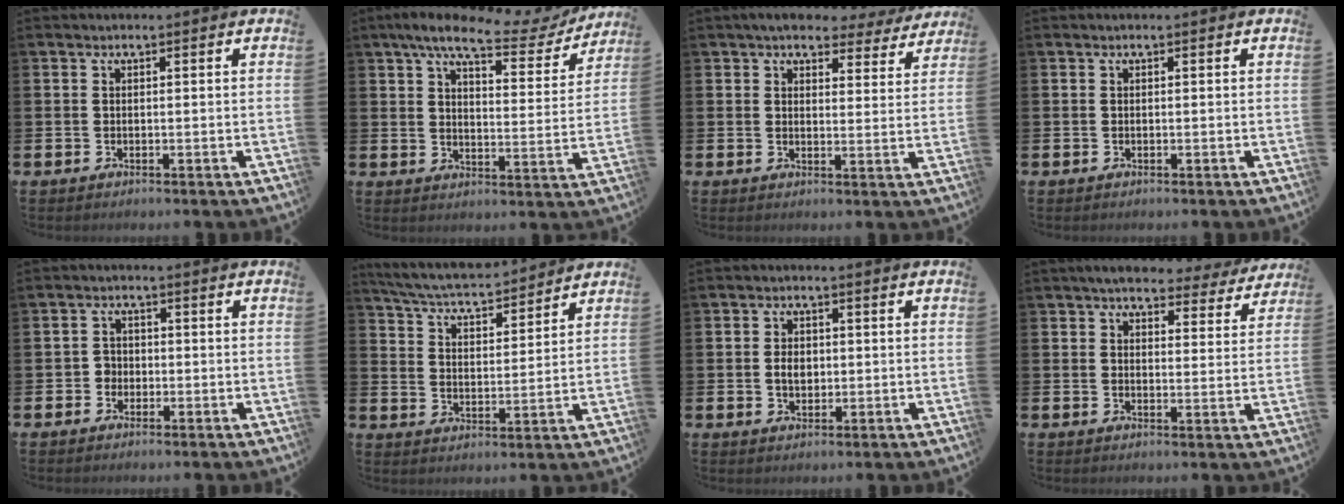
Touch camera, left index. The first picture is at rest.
{"total": 8.3, "force": [6.8, 2.2, 4.2], "torque": [-0.087, -0.033, 0.111]}
{"total": 5.4, "force": [4.8, 2.0, 1.3], "torque": [-0.031, -0.023, 0.085]}
{"total": 0.0}
{"total": 2.0, "force": [-0.8, 1.8, 0.3], "torque": [-0.008, 0.006, -0.021]}
{"total": 5.7, "force": [5.6, 0.6, 1.2], "torque": [-0.049, -0.040, 0.095]}
{"total": 2.7, "force": [0.1, 2.0, 1.8], "torque": [-0.019, 0.001, -0.005]}
{"total": 5.4, "force": [4.9, 1.8, 1.4], "torque": [-0.034, -0.024, 0.085]}